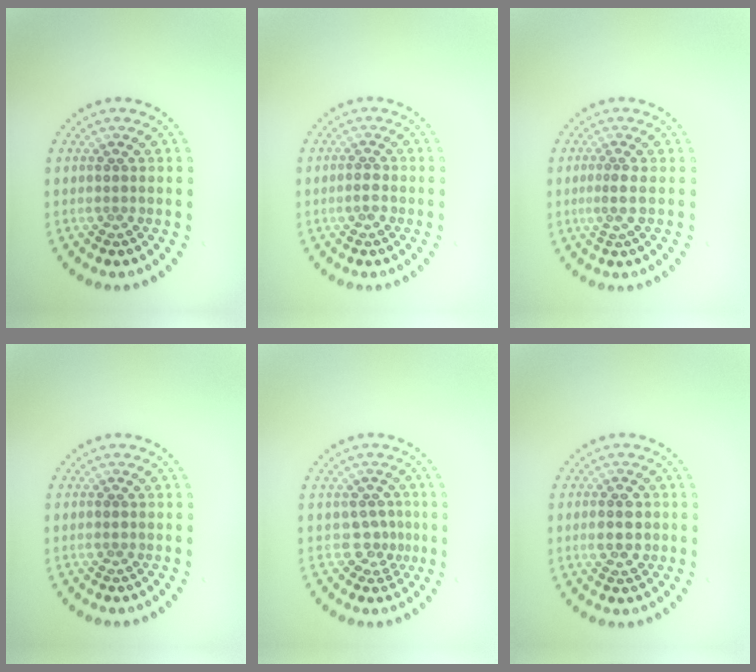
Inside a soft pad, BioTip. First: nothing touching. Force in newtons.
{"total": 1.1, "press": 1.1, "slide": 0.2}
{"total": 1.7, "press": 1.2, "slide": 1.2}
{"total": 0.5, "press": 0.5, "slide": 0.1}
{"total": 2.1, "press": 1.4, "slide": 1.6}
{"total": 2.3, "press": 2.2, "slide": 0.1}